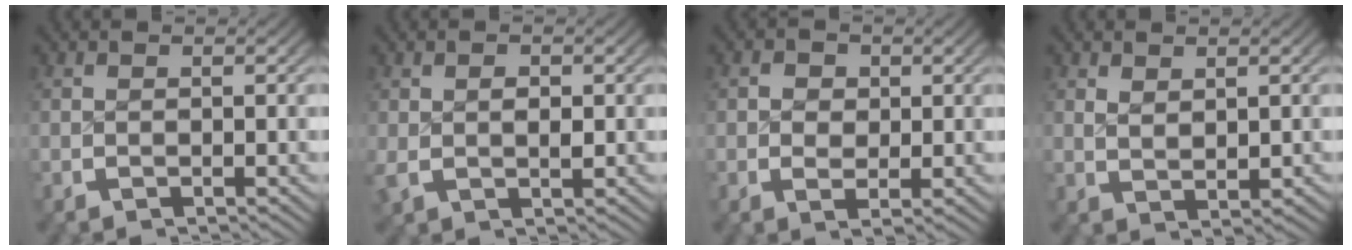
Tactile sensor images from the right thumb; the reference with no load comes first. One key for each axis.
{"total": 1.9, "fx": 0.3, "fy": 1.2, "fz": 1.4, "tx": -0.034, "ty": -0.008, "tz": 0.014}
{"total": 2.2, "fx": 0.2, "fy": 1.6, "fz": 1.4, "tx": -0.025, "ty": -0.012, "tz": 0.009}
{"total": 1.5, "fx": 1.1, "fy": 0.5, "fz": 0.9, "tx": -0.012, "ty": -0.005, "tz": 0.032}